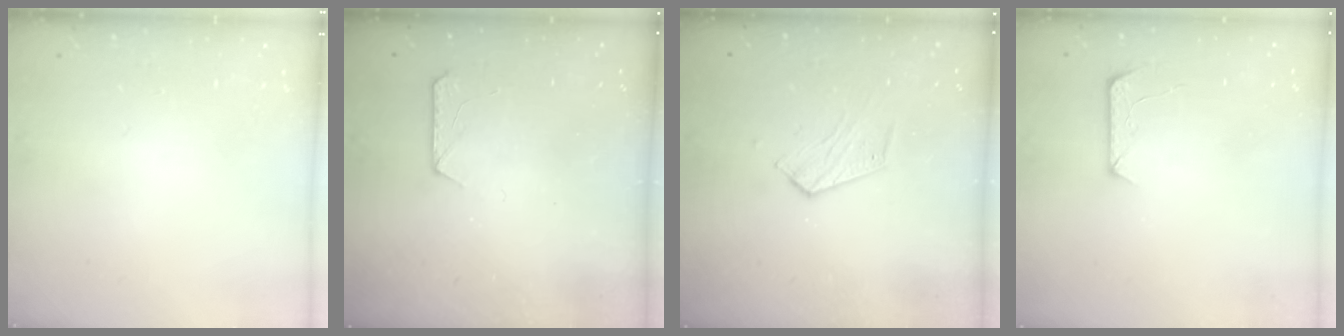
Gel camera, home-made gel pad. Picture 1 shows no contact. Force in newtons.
{"total": 7.8, "press": 7.8, "slide": 0.9}
{"total": 5.7, "press": 5.7, "slide": 0.3}
{"total": 8.1, "press": 8.0, "slide": 0.7}